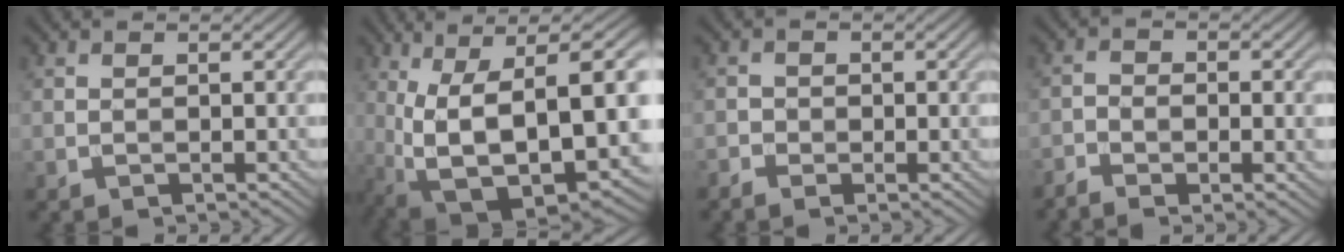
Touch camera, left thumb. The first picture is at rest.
{"total": 17.0, "force": [-0.7, 6.9, 15.6], "torque": [-0.255, -0.015, 0.025]}
{"total": 1.9, "force": [-1.1, 1.4, 0.8], "torque": [-0.015, -0.002, -0.024]}
{"total": 4.8, "force": [-2.9, 2.1, 3.2], "torque": [-0.060, -0.010, -0.054]}